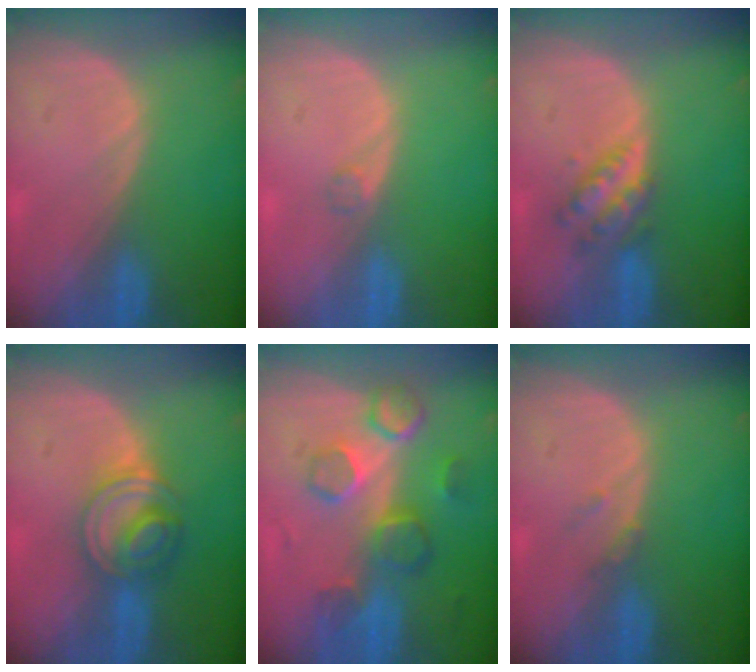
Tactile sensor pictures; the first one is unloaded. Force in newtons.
{"total": 0.9, "press": 0.9, "slide": 0.1}
{"total": 4.6, "press": 4.6, "slide": 0.3}
{"total": 6.1, "press": 6.0, "slide": 0.9}
{"total": 8.7, "press": 8.0, "slide": 3.5}
{"total": 1.2, "press": 1.2, "slide": 0.3}